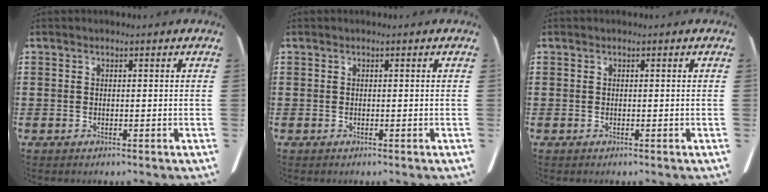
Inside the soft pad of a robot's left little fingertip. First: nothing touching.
{"total": 0.0}
{"total": 0.0}